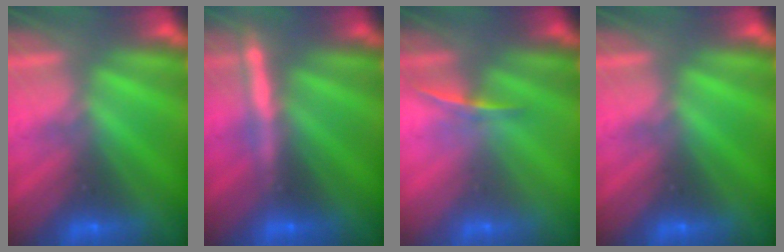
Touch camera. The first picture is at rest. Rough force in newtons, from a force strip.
{"total": 3.9}
{"total": 1.1}
{"total": 0.0}